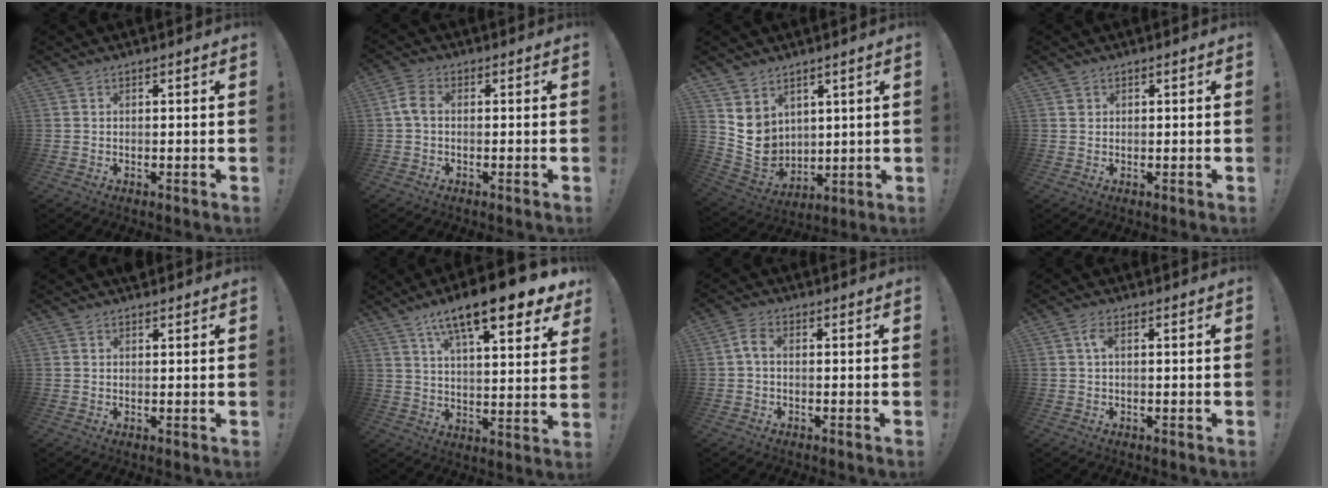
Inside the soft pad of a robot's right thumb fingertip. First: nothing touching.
{"total": 4.5, "force": [0.1, 2.9, 3.5], "torque": [-0.074, 0.008, 0.002]}
{"total": 8.5, "force": [3.3, 7.3, 2.8], "torque": [-0.054, -0.038, 0.074]}
{"total": 1.4, "force": [0.7, 1.2, 0.3], "torque": [0.003, -0.001, 0.012]}
{"total": 1.1, "force": [0.9, 0.5, 0.1], "torque": [0.005, -0.005, 0.017]}
{"total": 16.5, "force": [10.3, 3.6, 12.4], "torque": [-0.201, -0.063, 0.161]}
{"total": 3.4, "force": [-0.1, 1.8, 2.9], "torque": [-0.067, 0.005, -0.004]}
{"total": 2.8, "force": [0.4, 0.8, 2.6], "torque": [-0.054, 0.007, 0.006]}